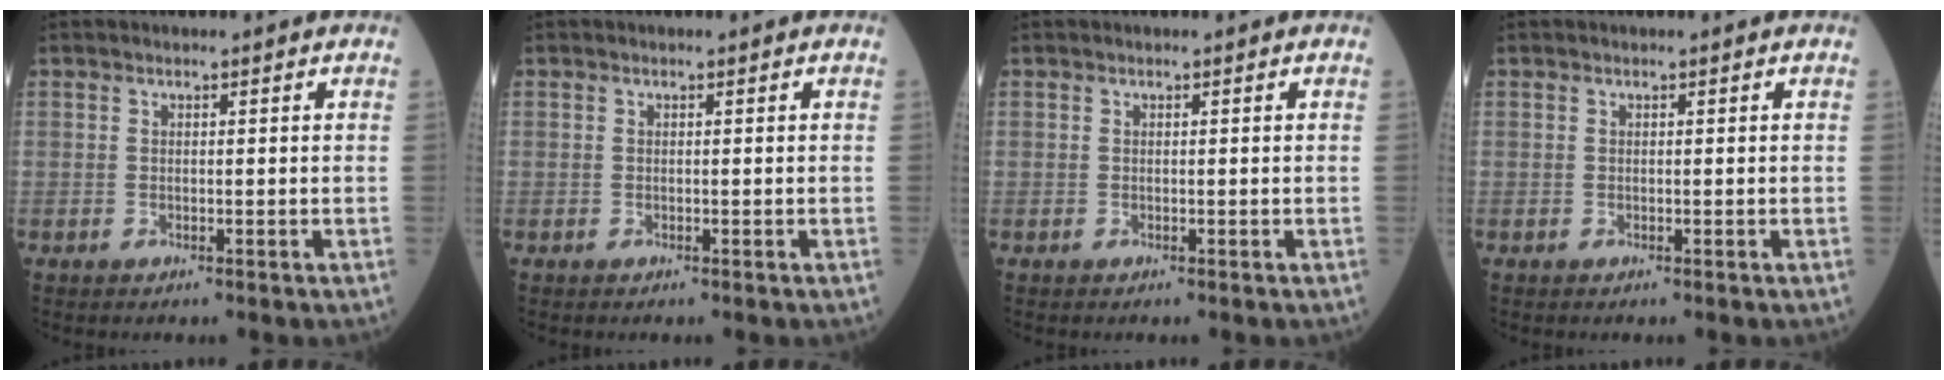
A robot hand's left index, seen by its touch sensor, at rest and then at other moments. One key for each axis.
{"total": 0.0}
{"total": 0.0}
{"total": 0.0}